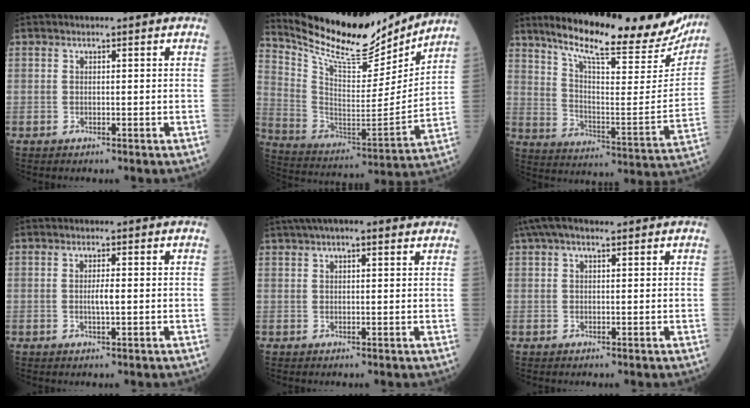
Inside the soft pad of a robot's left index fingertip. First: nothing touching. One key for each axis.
{"total": 18.5, "fx": 16.9, "fy": 3.9, "fz": 6.5, "tx": -0.136, "ty": -0.029, "tz": 0.283}
{"total": 25.8, "fx": 22.5, "fy": 3.9, "fz": 12.0, "tx": -0.187, "ty": -0.068, "tz": 0.300}
{"total": 2.0, "fx": -0.3, "fy": 0.2, "fz": 1.9, "tx": -0.037, "ty": -0.003, "tz": -0.006}
{"total": 8.2, "fx": 5.8, "fy": 2.0, "fz": 5.4, "tx": -0.084, "ty": 0.040, "tz": 0.085}
{"total": 5.4, "fx": 3.5, "fy": 1.9, "fz": 3.7, "tx": -0.077, "ty": 0.038, "tz": 0.060}